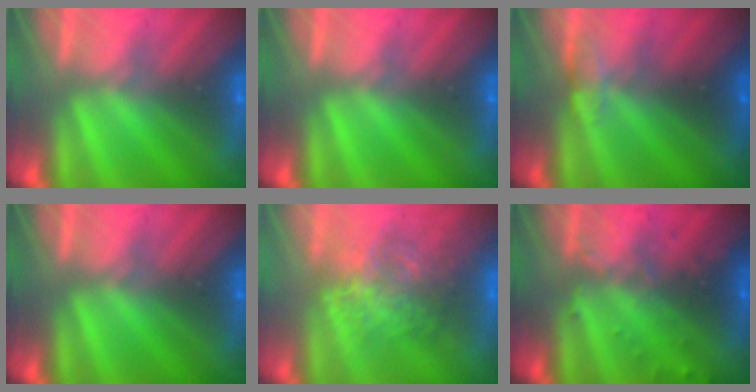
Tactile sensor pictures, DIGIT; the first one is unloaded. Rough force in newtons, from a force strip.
{"total": 0.0}
{"total": 2.7}
{"total": 0.0}
{"total": 3.5}
{"total": 3.3}